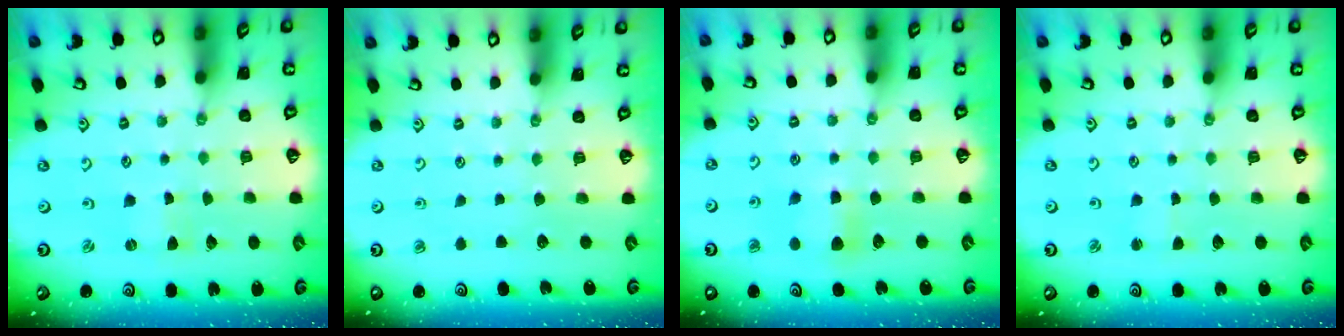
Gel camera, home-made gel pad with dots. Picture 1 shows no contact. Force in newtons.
{"total": 0.0}
{"total": 6.4, "press": 6.4, "slide": 0.7}
{"total": 1.1, "press": 1.1, "slide": 0.2}